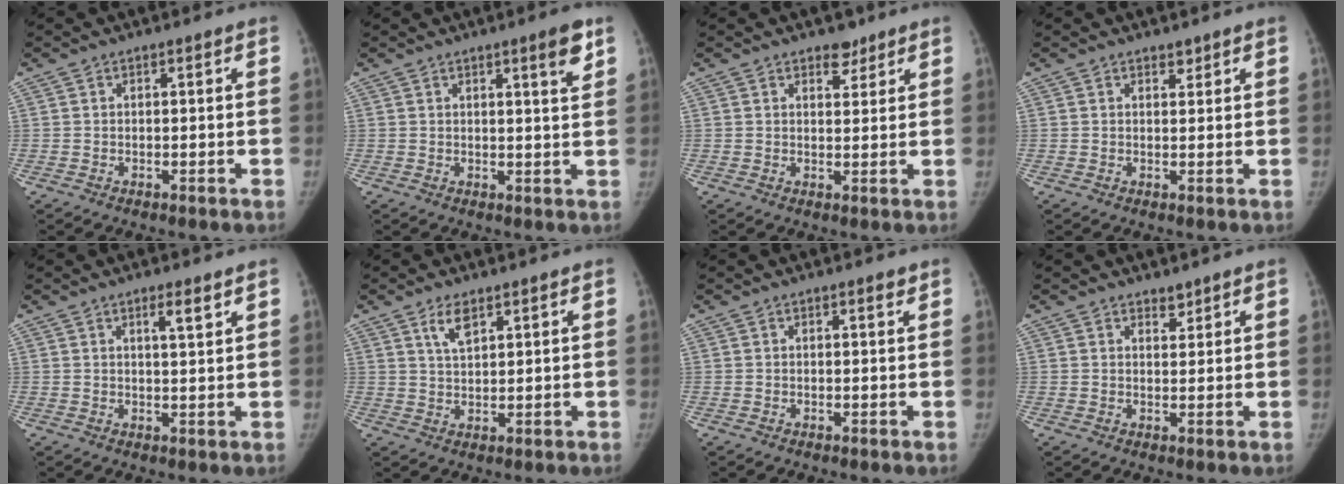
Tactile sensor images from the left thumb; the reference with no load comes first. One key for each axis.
{"total": 4.3, "fx": 2.6, "fy": 0.4, "fz": 3.4, "tx": -0.043, "ty": -0.017, "tz": 0.037}
{"total": 3.2, "fx": 2.3, "fy": 1.7, "fz": 1.3, "tx": 0.000, "ty": -0.015, "tz": 0.035}
{"total": 1.2, "fx": 1.0, "fy": 0.6, "fz": 0.3, "tx": 0.005, "ty": -0.008, "tz": 0.014}
{"total": 3.3, "fx": 2.0, "fy": 0.5, "fz": 2.5, "tx": -0.038, "ty": -0.015, "tz": 0.034}
{"total": 4.2, "fx": 2.6, "fy": 1.7, "fz": 2.8, "tx": -0.048, "ty": -0.011, "tz": 0.053}
{"total": 0.9, "fx": 0.7, "fy": 0.2, "fz": 0.6, "tx": -0.008, "ty": -0.004, "tz": 0.010}
{"total": 1.8, "fx": 1.5, "fy": 0.8, "fz": 0.3, "tx": 0.009, "ty": -0.012, "tz": 0.022}